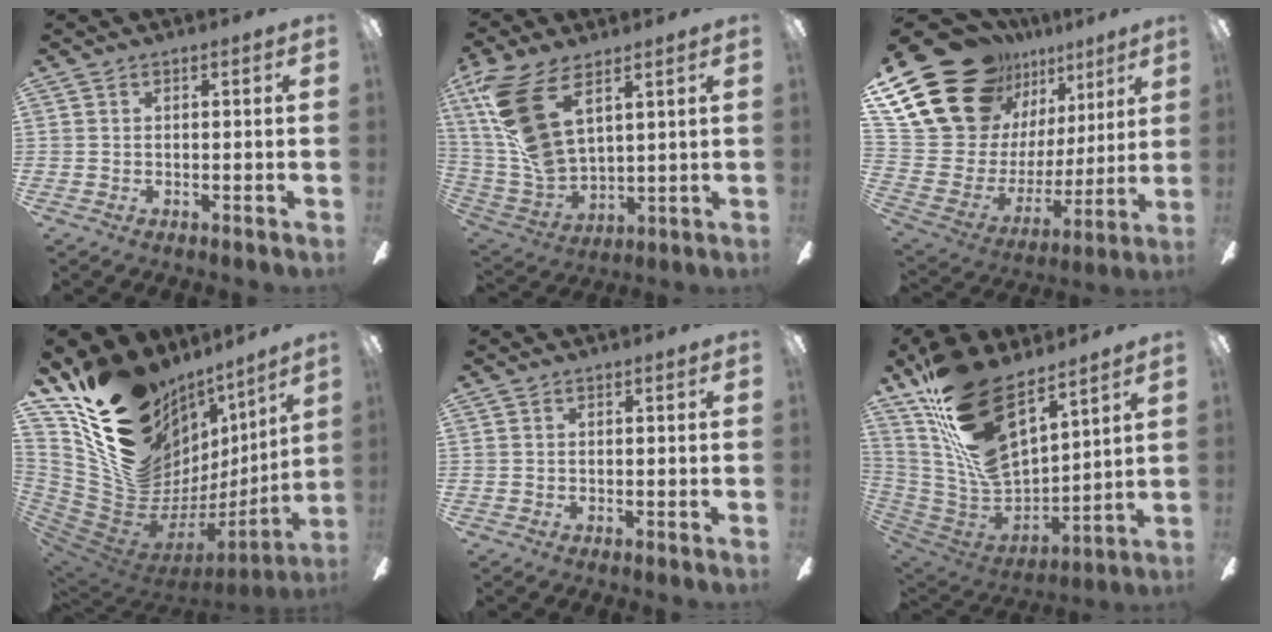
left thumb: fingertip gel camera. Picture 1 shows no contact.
{"total": 18.0, "force": [8.7, 8.3, 13.4], "torque": [-0.305, -0.034, 0.158]}
{"total": 24.2, "force": [15.6, 14.5, 11.5], "torque": [-0.231, -0.113, 0.306]}
{"total": 20.3, "force": [11.6, 13.9, 9.1], "torque": [-0.123, -0.116, 0.254]}
{"total": 0.0}
{"total": 21.7, "force": [13.5, 9.9, 13.7], "torque": [-0.270, -0.089, 0.247]}